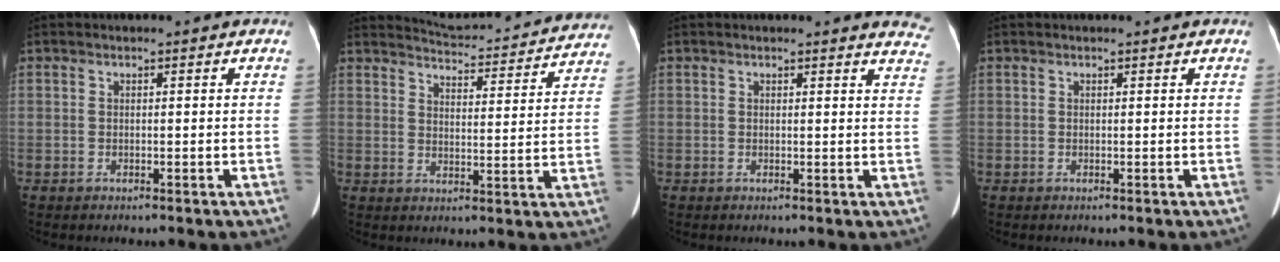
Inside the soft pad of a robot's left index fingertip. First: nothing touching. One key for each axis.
{"total": 17.8, "fx": 17.3, "fy": 2.2, "fz": 3.4, "tx": -0.043, "ty": -0.028, "tz": 0.205}
{"total": 5.7, "fx": 5.6, "fy": 0.9, "fz": 0.6, "tx": 0.018, "ty": -0.029, "tz": 0.025}
{"total": 0.0}